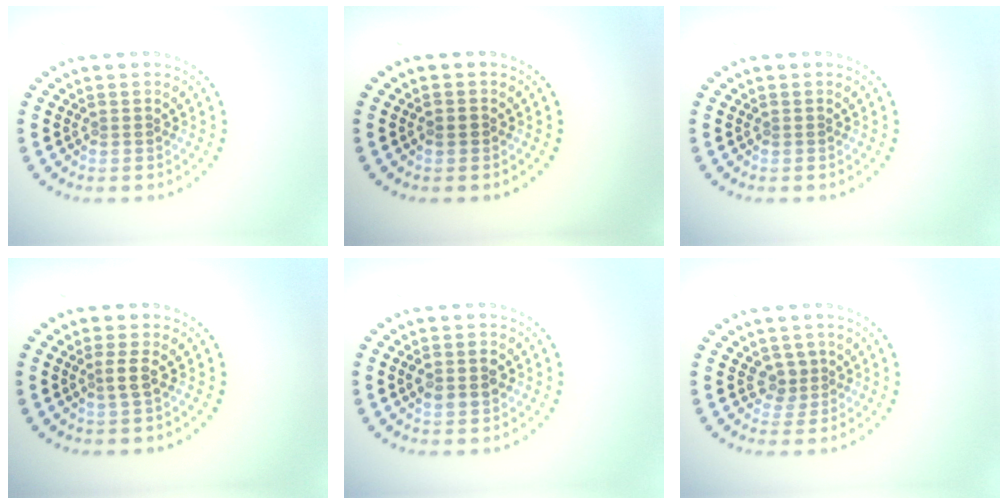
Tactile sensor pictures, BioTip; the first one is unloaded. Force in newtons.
{"total": 0.9, "press": 0.8, "slide": 0.3}
{"total": 0.0}
{"total": 1.4, "press": 1.1, "slide": 0.9}
{"total": 2.1, "press": 2.1, "slide": 0.1}
{"total": 1.9, "press": 1.4, "slide": 1.3}